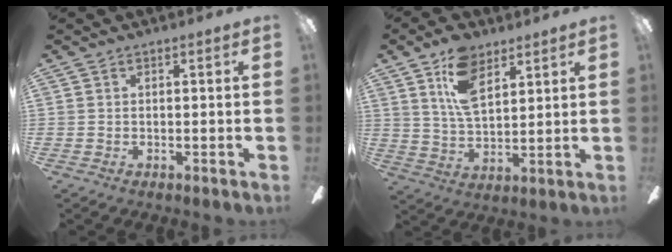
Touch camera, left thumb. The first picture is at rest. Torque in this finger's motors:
{"motor_torque": [0.12, 0.31, 0.11, -0.12, 0.16]}